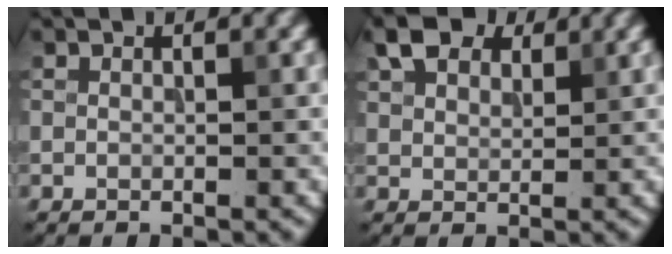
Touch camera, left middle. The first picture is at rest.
{"total": 4.8, "force": [3.0, 2.8, 2.6], "torque": [-0.054, 0.010, 0.053]}